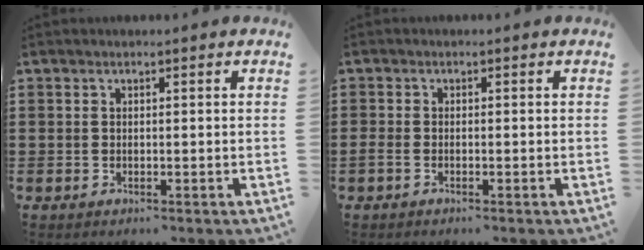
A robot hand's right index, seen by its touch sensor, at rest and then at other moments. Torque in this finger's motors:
{"motor_torque": [1.31, 0.83, 0.02, -0.02]}